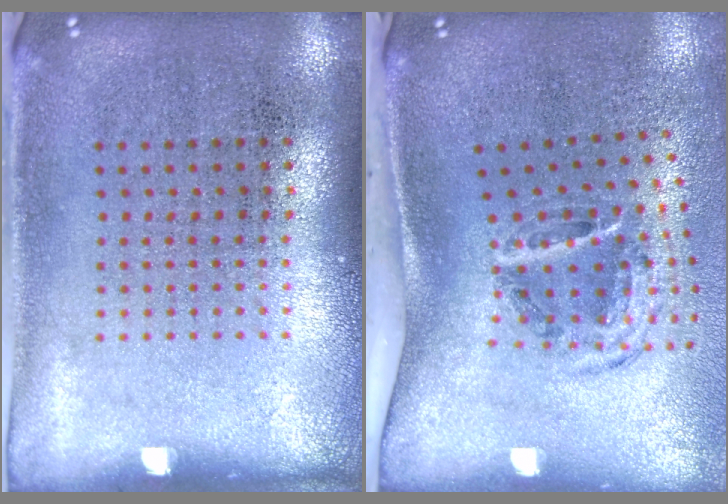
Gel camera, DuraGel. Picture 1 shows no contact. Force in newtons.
{"total": 2.0, "press": 1.2, "slide": 1.5}